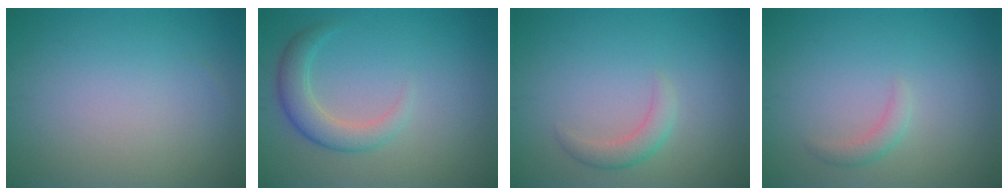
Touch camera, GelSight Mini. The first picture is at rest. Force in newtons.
{"total": 3.2, "press": 3.2, "slide": 0.2}
{"total": 1.9, "press": 1.9, "slide": 0.1}
{"total": 1.3, "press": 1.3, "slide": 0.1}